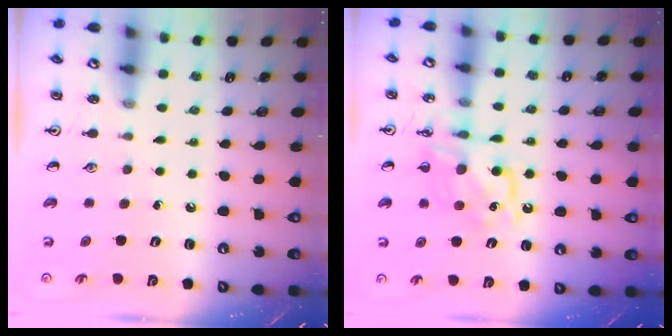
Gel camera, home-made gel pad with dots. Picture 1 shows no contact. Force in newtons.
{"total": 10.3, "press": 10.3, "slide": 0.3}